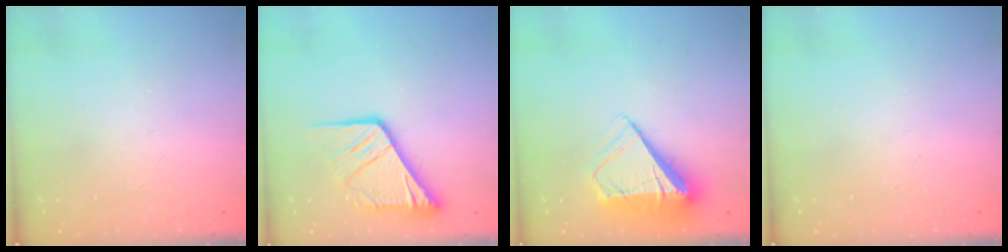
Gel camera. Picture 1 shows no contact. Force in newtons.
{"total": 14.0, "press": 13.9, "slide": 1.5}
{"total": 9.8, "press": 9.7, "slide": 1.4}
{"total": 0.0}